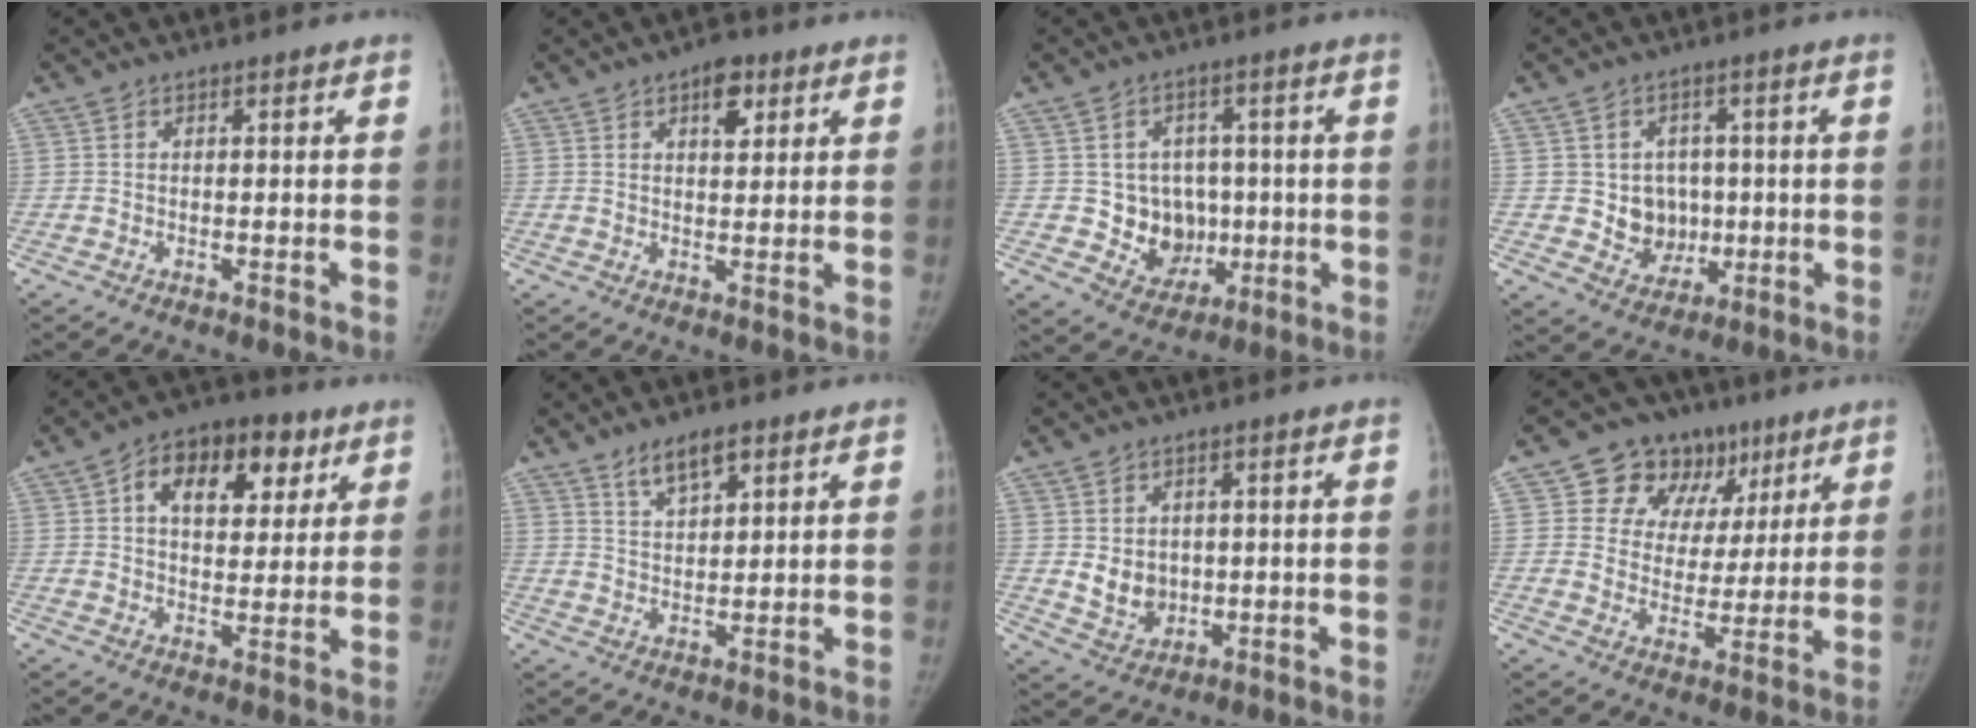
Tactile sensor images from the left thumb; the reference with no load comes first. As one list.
[{"total": 5.2, "force": [2.7, 2.6, 3.6], "torque": [-0.035, -0.010, 0.036]}, {"total": 9.5, "force": [-0.5, 8.3, 4.5], "torque": [-0.015, 0.007, 0.008]}, {"total": 7.9, "force": [0.3, 7.4, 2.9], "torque": [0.002, 0.005, 0.015]}, {"total": 14.0, "force": [5.6, 8.6, 9.5], "torque": [-0.100, -0.001, 0.085]}, {"total": 5.7, "force": [3.9, 1.9, 3.7], "torque": [-0.057, -0.023, 0.071]}, {"total": 6.3, "force": [0.3, 5.1, 3.7], "torque": [-0.033, -0.009, 0.021]}, {"total": 14.4, "force": [7.6, 11.0, 5.2], "torque": [-0.025, -0.012, 0.115]}]